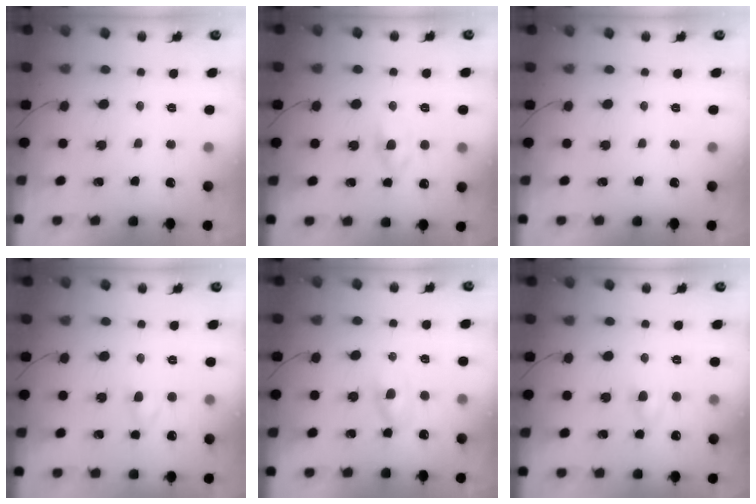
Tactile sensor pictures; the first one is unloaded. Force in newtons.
{"total": 3.1, "press": 2.9, "slide": 1.1}
{"total": 0.0}
{"total": 2.8, "press": 2.6, "slide": 1.1}
{"total": 2.6, "press": 2.4, "slide": 1.0}
{"total": 3.6, "press": 3.4, "slide": 1.3}